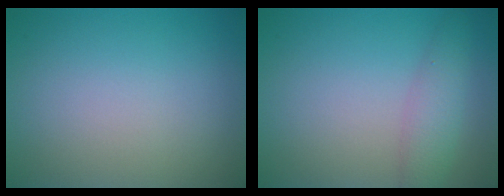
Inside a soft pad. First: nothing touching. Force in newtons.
{"total": 2.8, "press": 2.8, "slide": 0.1}